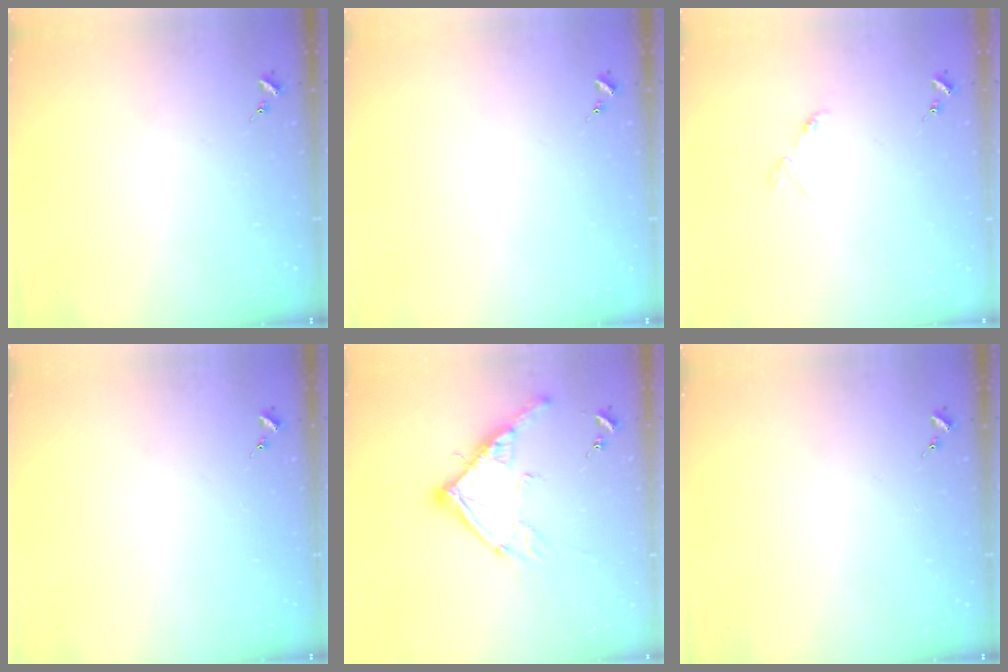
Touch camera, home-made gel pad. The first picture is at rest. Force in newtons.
{"total": 0.0}
{"total": 3.1, "press": 3.0, "slide": 0.5}
{"total": 0.0}
{"total": 14.5, "press": 14.4, "slide": 1.4}
{"total": 0.0}